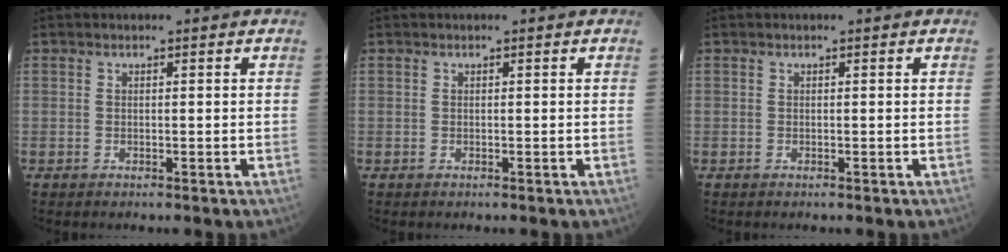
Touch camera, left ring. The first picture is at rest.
{"total": 0.0}
{"total": 0.0}